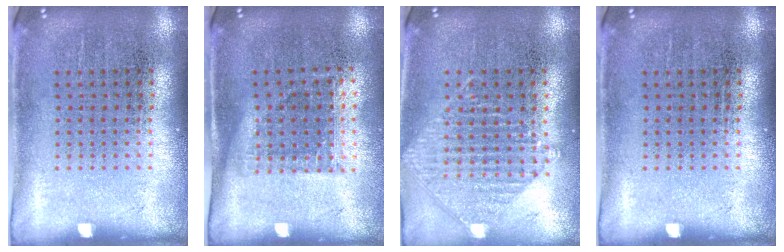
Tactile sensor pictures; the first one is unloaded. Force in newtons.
{"total": 1.1, "press": 0.9, "slide": 0.7}
{"total": 0.9, "press": 0.9, "slide": 0.0}
{"total": 0.0}